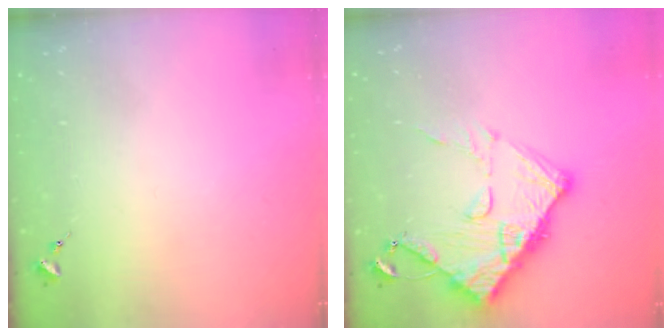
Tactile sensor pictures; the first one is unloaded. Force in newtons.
{"total": 14.5, "press": 14.5, "slide": 1.4}